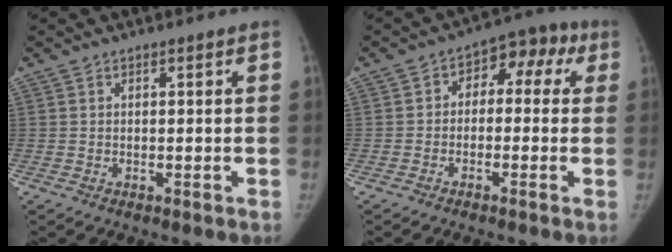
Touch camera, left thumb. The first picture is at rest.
{"total": 8.1, "force": [0.7, 5.7, 5.7], "torque": [-0.028, 0.041, -0.008]}